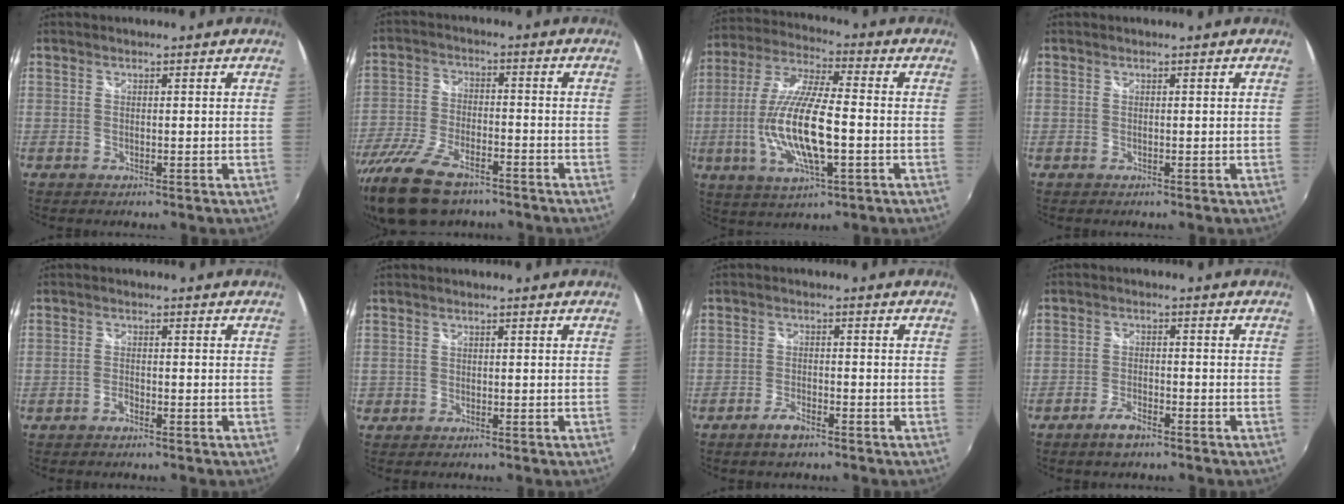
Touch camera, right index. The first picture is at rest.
{"total": 15.2, "force": [-11.2, 6.0, 8.2], "torque": [-0.188, -0.036, -0.208]}
{"total": 16.3, "force": [-3.1, 4.4, 15.4], "torque": [-0.309, -0.009, -0.058]}
{"total": 0.0}
{"total": 1.2, "force": [-0.9, 0.5, 0.6], "torque": [-0.015, 0.000, -0.020]}
{"total": 1.0, "force": [-0.5, 0.9, -0.2], "torque": [-0.001, 0.001, -0.007]}
{"total": 3.5, "force": [-2.8, 1.1, 1.8], "torque": [-0.050, -0.002, -0.055]}
{"total": 4.0, "force": [-3.2, 1.3, 2.1], "torque": [-0.057, -0.002, -0.061]}